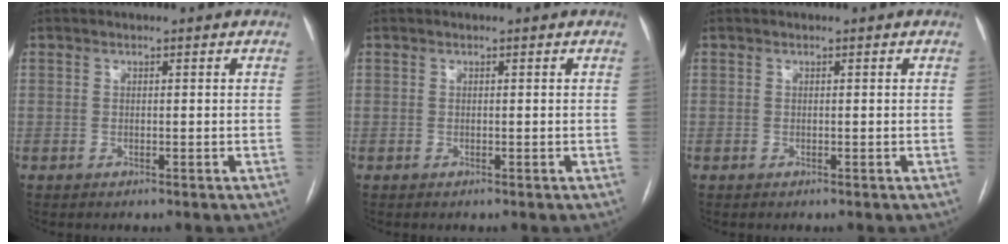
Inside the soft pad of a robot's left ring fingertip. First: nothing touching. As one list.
[{"total": 0.0}, {"total": 0.0}]